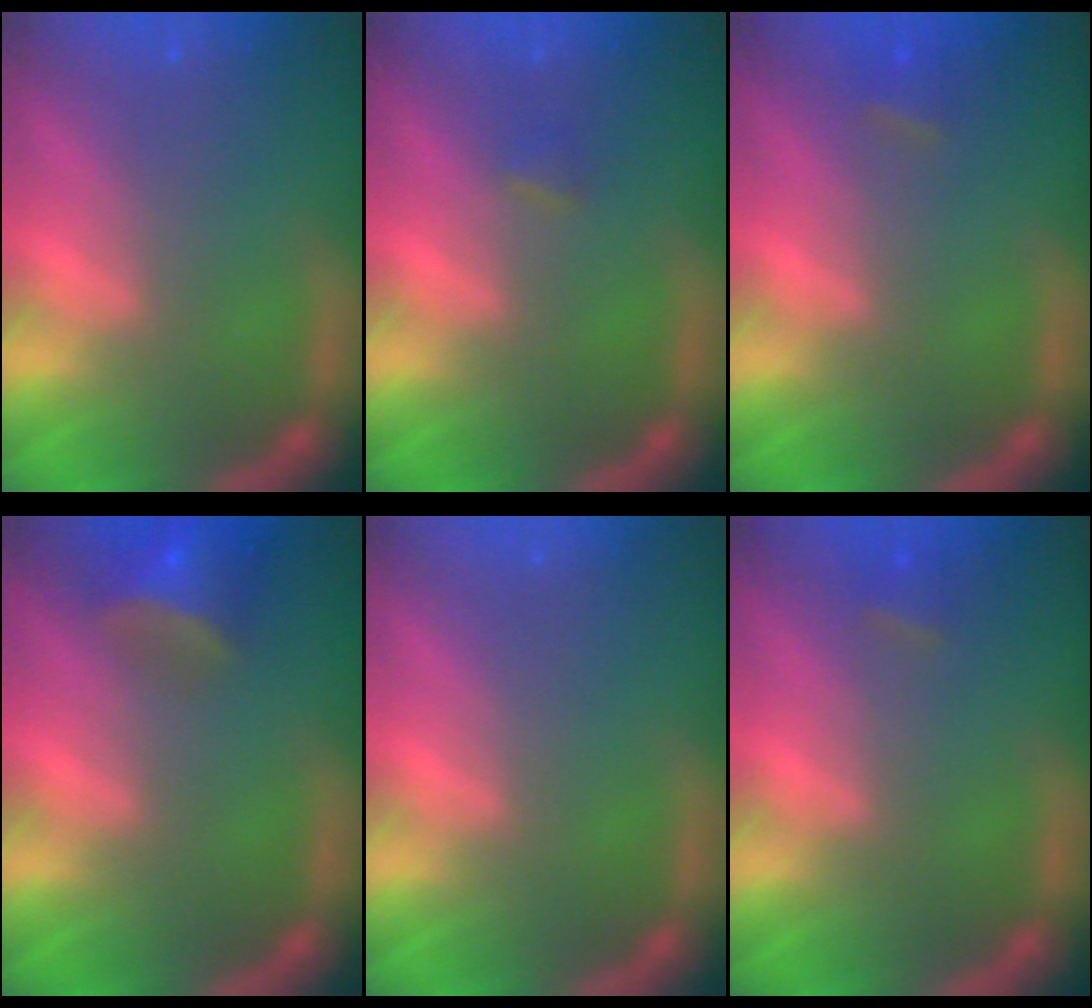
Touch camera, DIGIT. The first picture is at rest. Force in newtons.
{"total": 0.9}
{"total": 1.4}
{"total": 5.0}
{"total": 0.0}
{"total": 1.4}